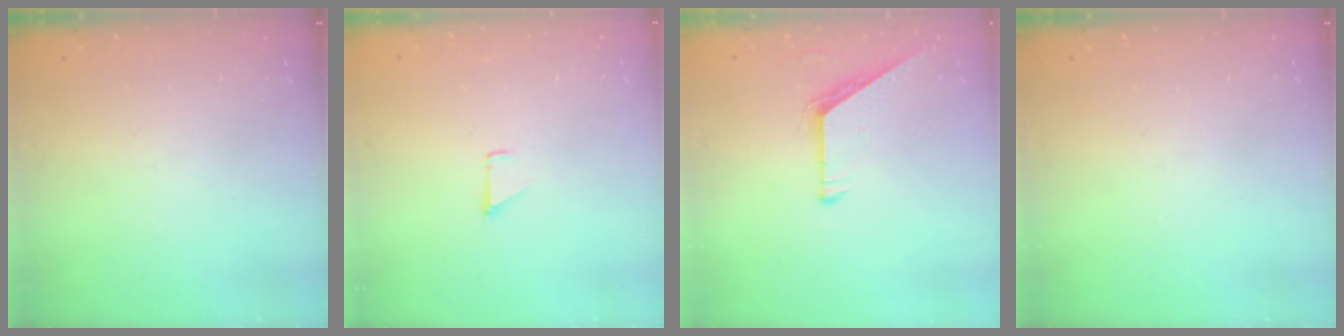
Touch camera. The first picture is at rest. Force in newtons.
{"total": 0.9, "press": 0.8, "slide": 0.1}
{"total": 5.3, "press": 5.3, "slide": 0.5}
{"total": 0.0}